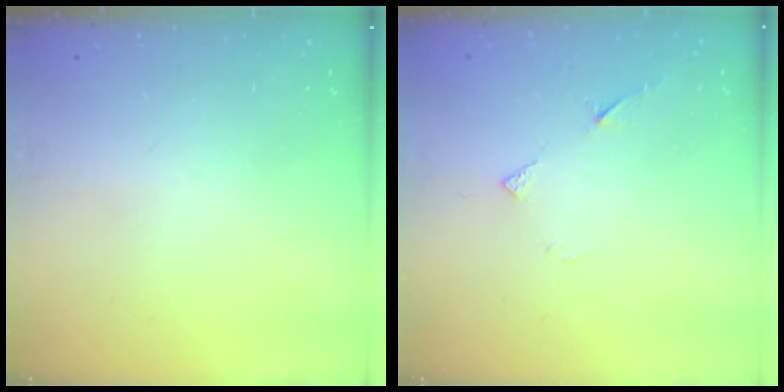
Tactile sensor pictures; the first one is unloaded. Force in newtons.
{"total": 5.7, "press": 5.7, "slide": 0.5}